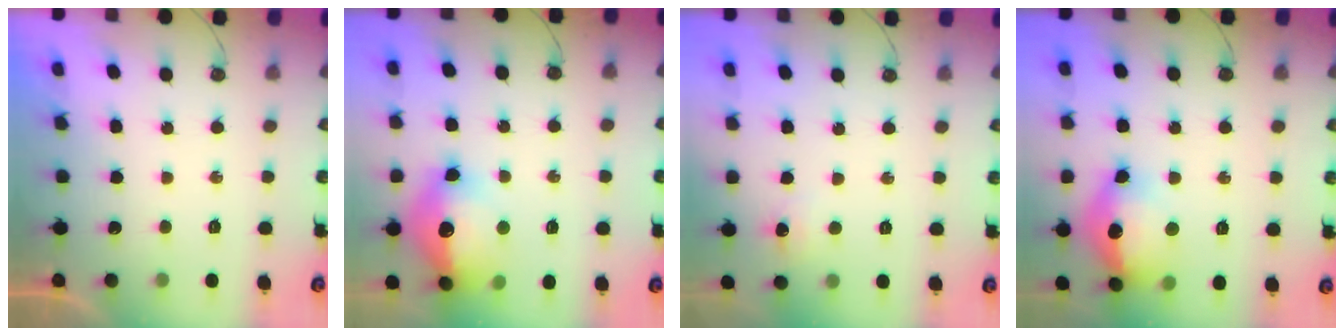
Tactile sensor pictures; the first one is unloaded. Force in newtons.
{"total": 17.0, "press": 16.9, "slide": 1.4}
{"total": 3.9, "press": 3.9, "slide": 0.3}
{"total": 16.8, "press": 16.7, "slide": 1.4}